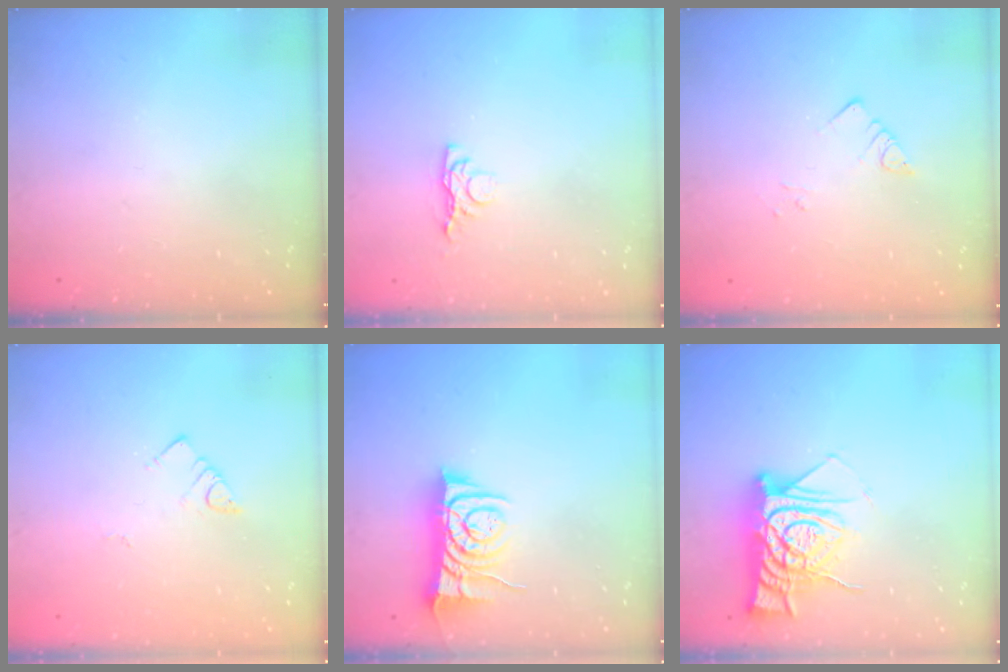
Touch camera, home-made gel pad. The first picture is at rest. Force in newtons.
{"total": 3.7, "press": 3.7, "slide": 0.7}
{"total": 2.8, "press": 2.8, "slide": 0.2}
{"total": 2.9, "press": 2.9, "slide": 0.3}
{"total": 7.7, "press": 7.6, "slide": 1.1}
{"total": 12.5, "press": 12.5, "slide": 1.1}